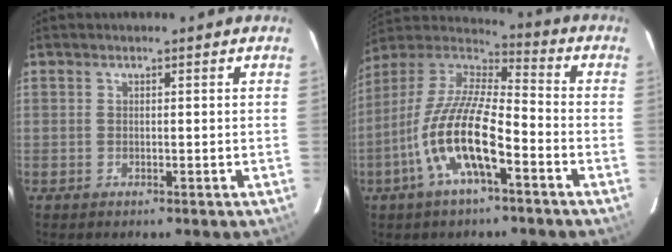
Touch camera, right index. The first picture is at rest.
{"total": 15.9, "force": [-6.6, 4.4, 13.8], "torque": [-0.274, -0.011, -0.132]}